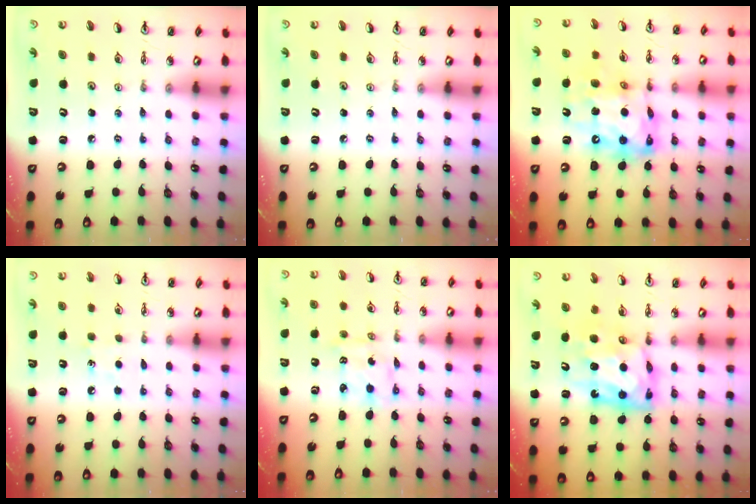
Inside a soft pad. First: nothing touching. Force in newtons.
{"total": 0.0}
{"total": 14.6, "press": 14.5, "slide": 1.3}
{"total": 4.4, "press": 4.3, "slide": 0.6}
{"total": 2.4, "press": 2.4, "slide": 0.1}
{"total": 10.7, "press": 10.6, "slide": 1.1}